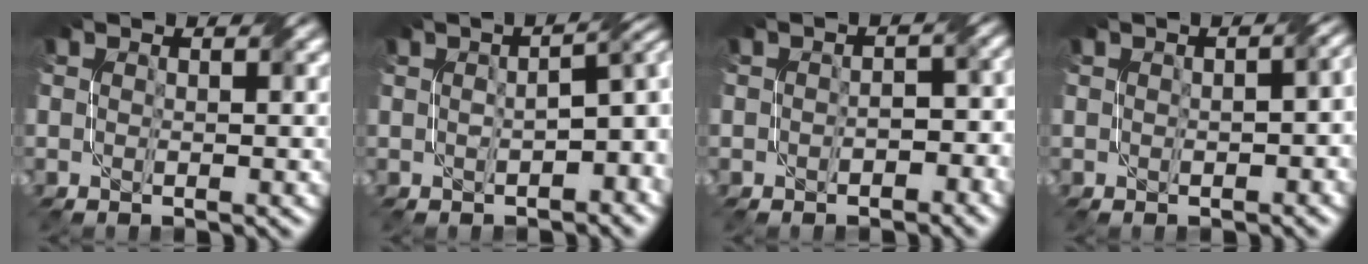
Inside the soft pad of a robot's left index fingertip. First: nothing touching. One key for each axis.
{"total": 5.5, "fx": -0.5, "fy": 2.6, "fz": 4.8, "tx": -0.050, "ty": 0.007, "tz": 0.002}
{"total": 3.0, "fx": -1.4, "fy": 1.9, "fz": 1.8, "tx": -0.013, "ty": 0.005, "tz": -0.014}
{"total": 4.5, "fx": -0.2, "fy": 2.5, "fz": 3.7, "tx": -0.021, "ty": 0.005, "tz": 0.006}